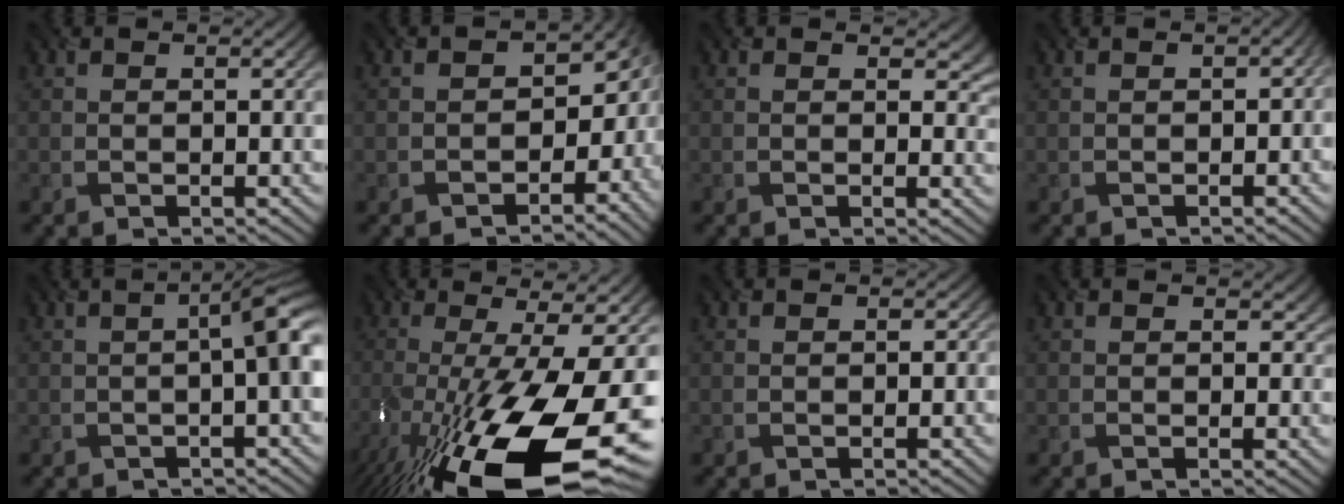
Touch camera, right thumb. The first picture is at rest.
{"total": 6.0, "force": [-2.8, 4.4, 3.0], "torque": [-0.021, -0.028, -0.037]}
{"total": 2.3, "force": [0.8, 1.9, 1.2], "torque": [-0.013, -0.010, 0.010]}
{"total": 1.6, "force": [-0.8, 1.1, 0.7], "torque": [-0.014, -0.011, -0.008]}
{"total": 4.0, "force": [-0.5, 0.9, 3.9], "torque": [-0.045, 0.008, -0.011]}
{"total": 19.6, "force": [-7.8, 6.1, 17.0], "torque": [-0.312, -0.040, -0.125]}
{"total": 1.0, "force": [-0.6, 0.6, -0.6], "torque": [0.011, -0.008, -0.008]}
{"total": 1.0, "force": [-0.1, 1.0, -0.1], "torque": [0.001, -0.007, 0.000]}